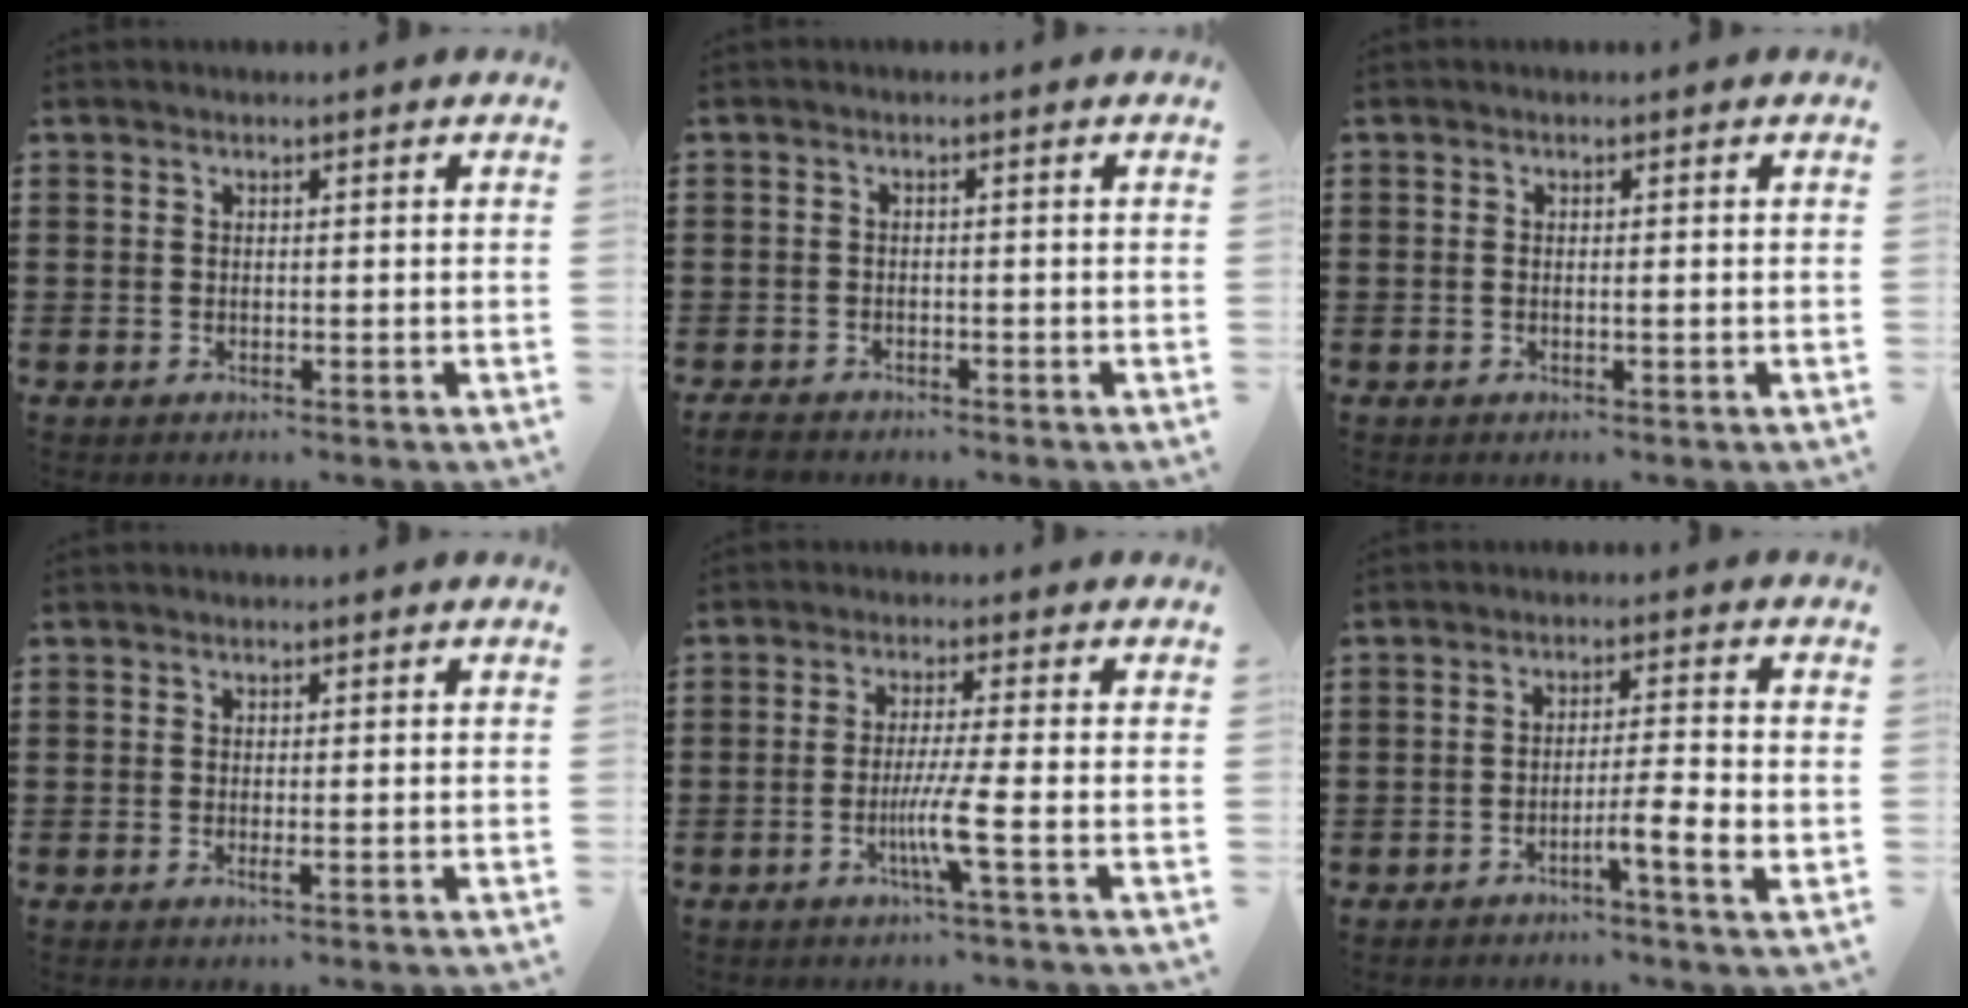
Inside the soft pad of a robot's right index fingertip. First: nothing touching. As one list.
[{"total": 1.5, "force": [-1.4, 0.3, 0.3], "torque": [-0.017, -0.005, -0.031]}, {"total": 0.8, "force": [-0.2, 0.1, 0.8], "torque": [-0.014, -0.004, -0.003]}, {"total": 0.8, "force": [-0.2, 0.0, 0.8], "torque": [-0.014, -0.005, -0.002]}, {"total": 5.5, "force": [-1.8, -0.7, 5.1], "torque": [-0.101, -0.020, -0.039]}, {"total": 5.9, "force": [-2.4, 0.1, 5.4], "torque": [-0.085, -0.007, -0.039]}]